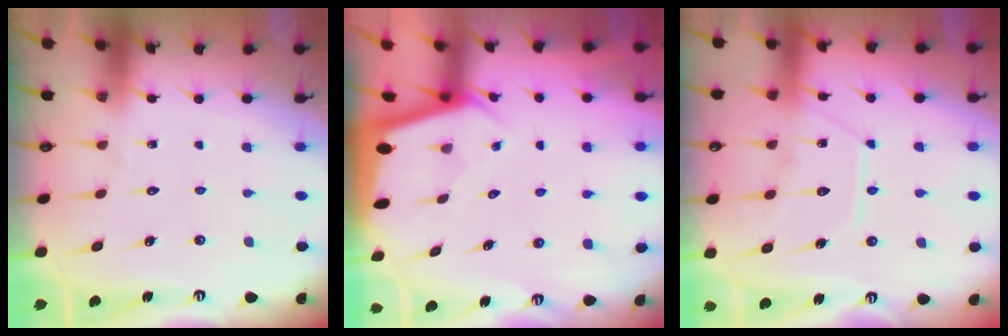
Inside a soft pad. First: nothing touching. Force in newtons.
{"total": 1.8, "press": 1.8, "slide": 0.1}
{"total": 11.5, "press": 11.5, "slide": 0.9}